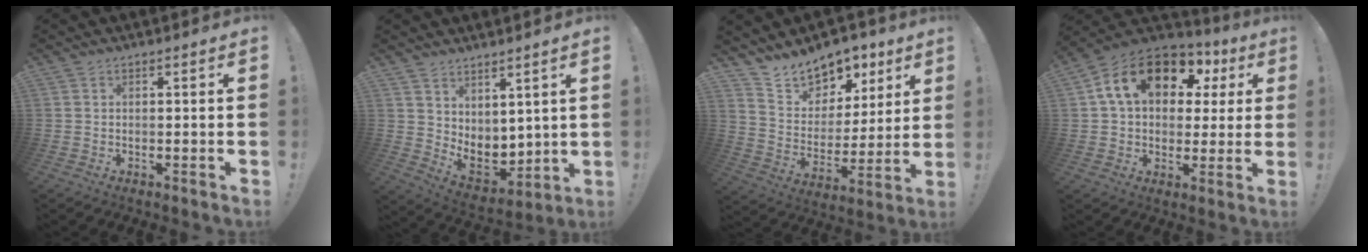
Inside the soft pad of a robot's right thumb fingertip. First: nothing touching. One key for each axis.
{"total": 6.6, "fx": 2.9, "fy": 5.4, "fz": 2.5, "tx": -0.020, "ty": -0.041, "tz": 0.068}
{"total": 12.9, "fx": 10.7, "fy": 7.0, "fz": 2.1, "tx": -0.048, "ty": -0.085, "tz": 0.199}
{"total": 18.3, "fx": 7.6, "fy": 11.8, "fz": 11.8, "tx": -0.197, "ty": -0.014, "tz": 0.136}